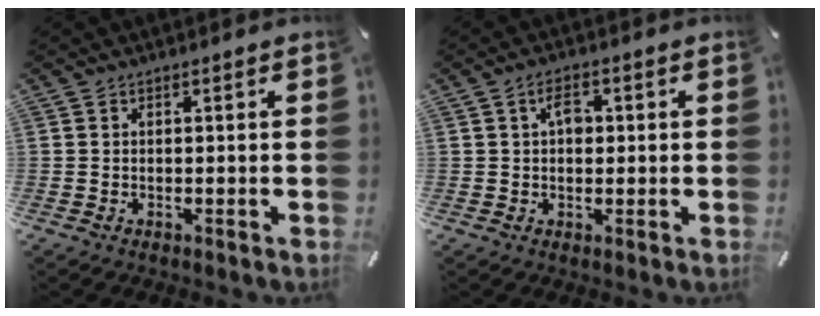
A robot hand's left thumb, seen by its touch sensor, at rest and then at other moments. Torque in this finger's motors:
{"motor_torque": [-0.01, -0.02, 0.19, 0.38, -0.06]}